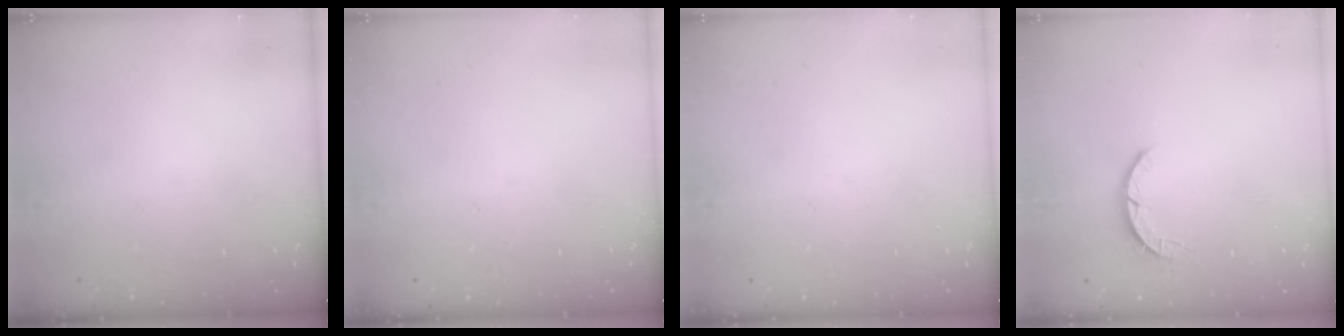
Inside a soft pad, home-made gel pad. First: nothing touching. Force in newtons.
{"total": 0.0}
{"total": 0.0}
{"total": 2.5, "press": 2.4, "slide": 0.4}